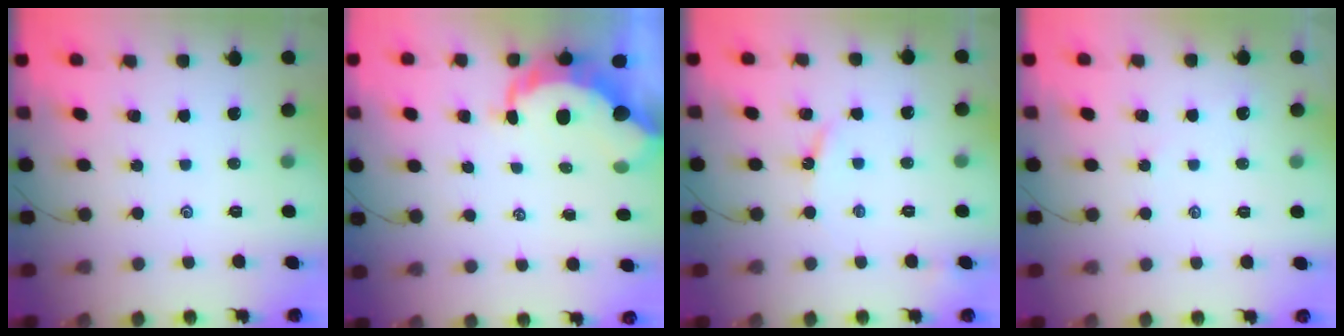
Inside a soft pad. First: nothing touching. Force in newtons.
{"total": 8.5, "press": 8.5, "slide": 0.6}
{"total": 3.6, "press": 3.6, "slide": 0.4}
{"total": 1.4, "press": 1.4, "slide": 0.4}